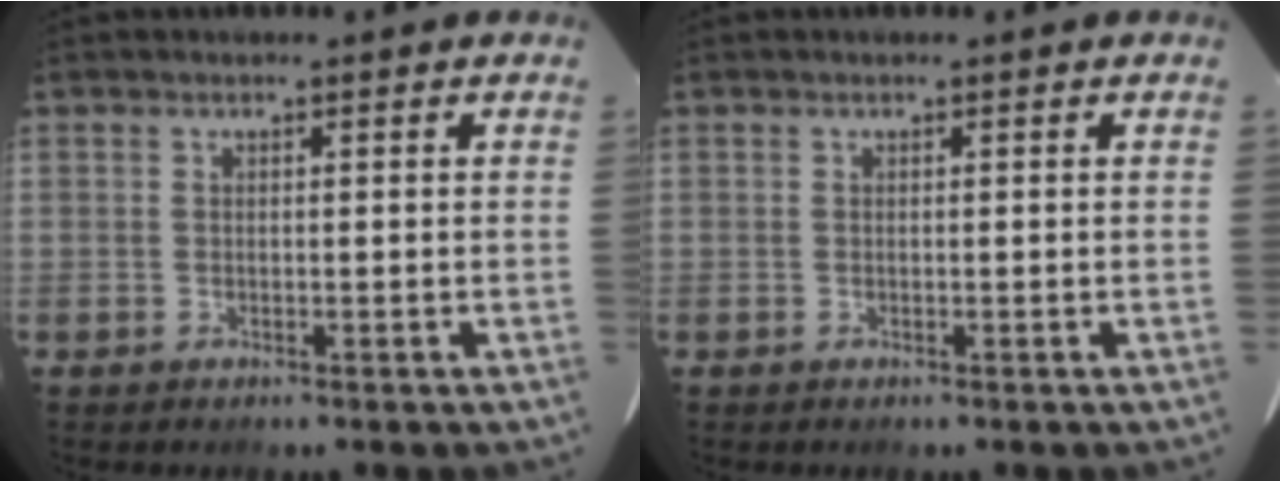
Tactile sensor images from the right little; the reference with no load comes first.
{"total": 0.0}